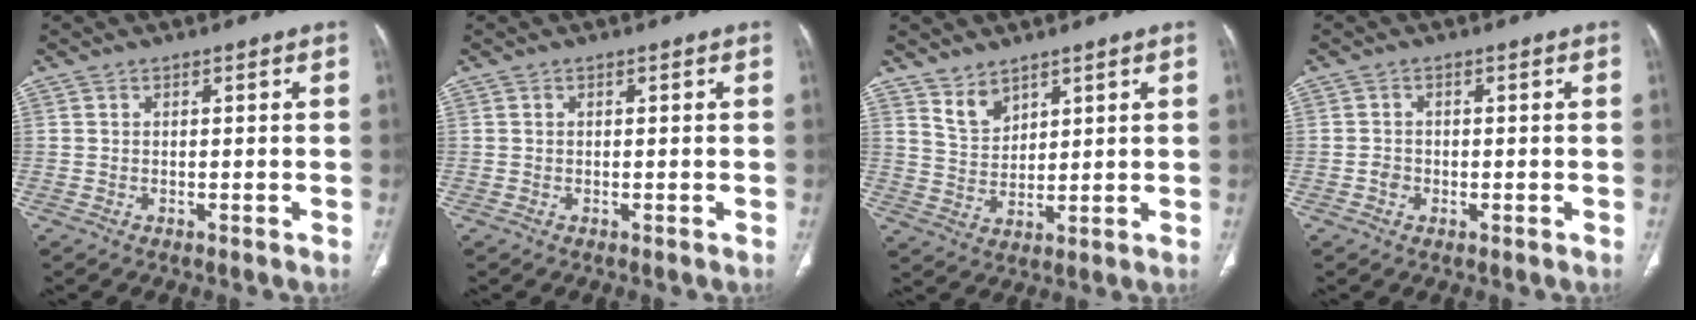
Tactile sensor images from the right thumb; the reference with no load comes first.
{"total": 0.0}
{"total": 4.7, "force": [3.6, 2.4, 1.7], "torque": [-0.018, -0.030, 0.079]}
{"total": 1.6, "force": [-0.5, 1.4, 0.7], "torque": [-0.008, 0.004, -0.009]}